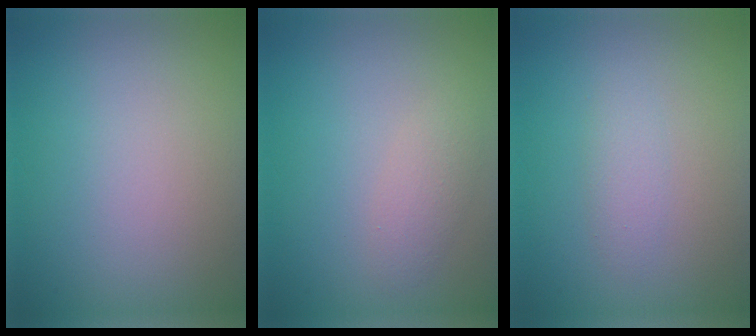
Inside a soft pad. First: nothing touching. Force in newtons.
{"total": 1.6, "press": 1.6, "slide": 0.1}
{"total": 1.5, "press": 1.5, "slide": 0.1}